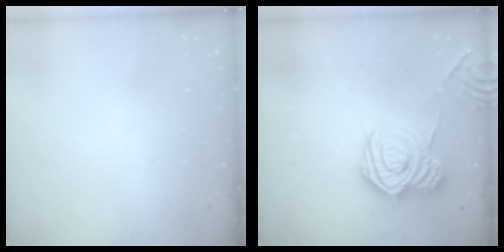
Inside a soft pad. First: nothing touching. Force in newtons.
{"total": 14.4, "press": 14.4, "slide": 1.0}